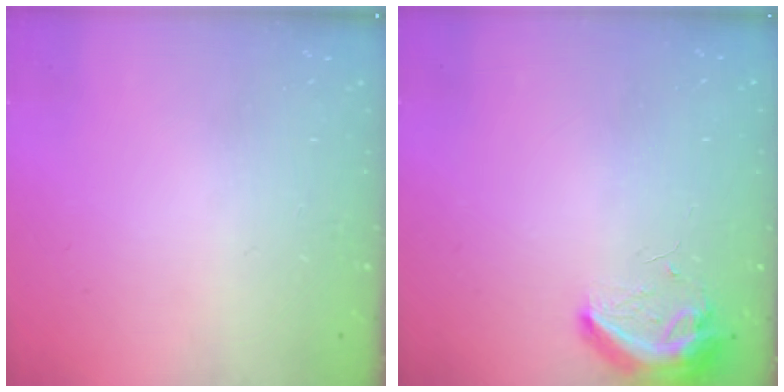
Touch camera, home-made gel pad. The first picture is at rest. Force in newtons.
{"total": 8.4, "press": 8.3, "slide": 0.7}